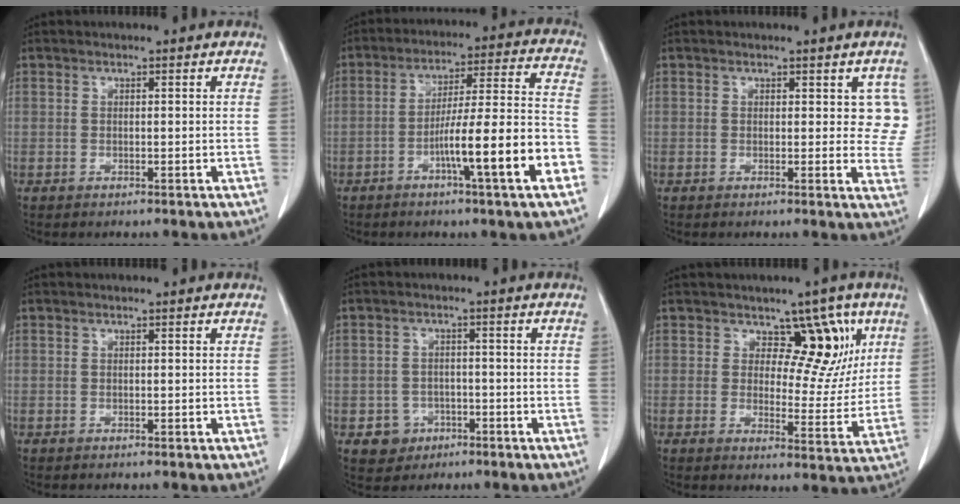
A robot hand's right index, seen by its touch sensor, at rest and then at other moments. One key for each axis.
{"total": 14.2, "fx": -5.8, "fy": -0.1, "fz": 13.0, "tx": -0.207, "ty": 0.011, "tz": -0.087}
{"total": 4.8, "fx": 1.9, "fy": 2.9, "fz": 3.3, "tx": -0.009, "ty": -0.007, "tz": 0.014}
{"total": 0.0}
{"total": 4.5, "fx": -1.9, "fy": 4.0, "fz": 0.4, "tx": 0.001, "ty": 0.014, "tz": -0.023}
{"total": 8.4, "fx": 4.0, "fy": 5.0, "fz": 5.4, "tx": -0.045, "ty": 0.005, "tz": 0.056}